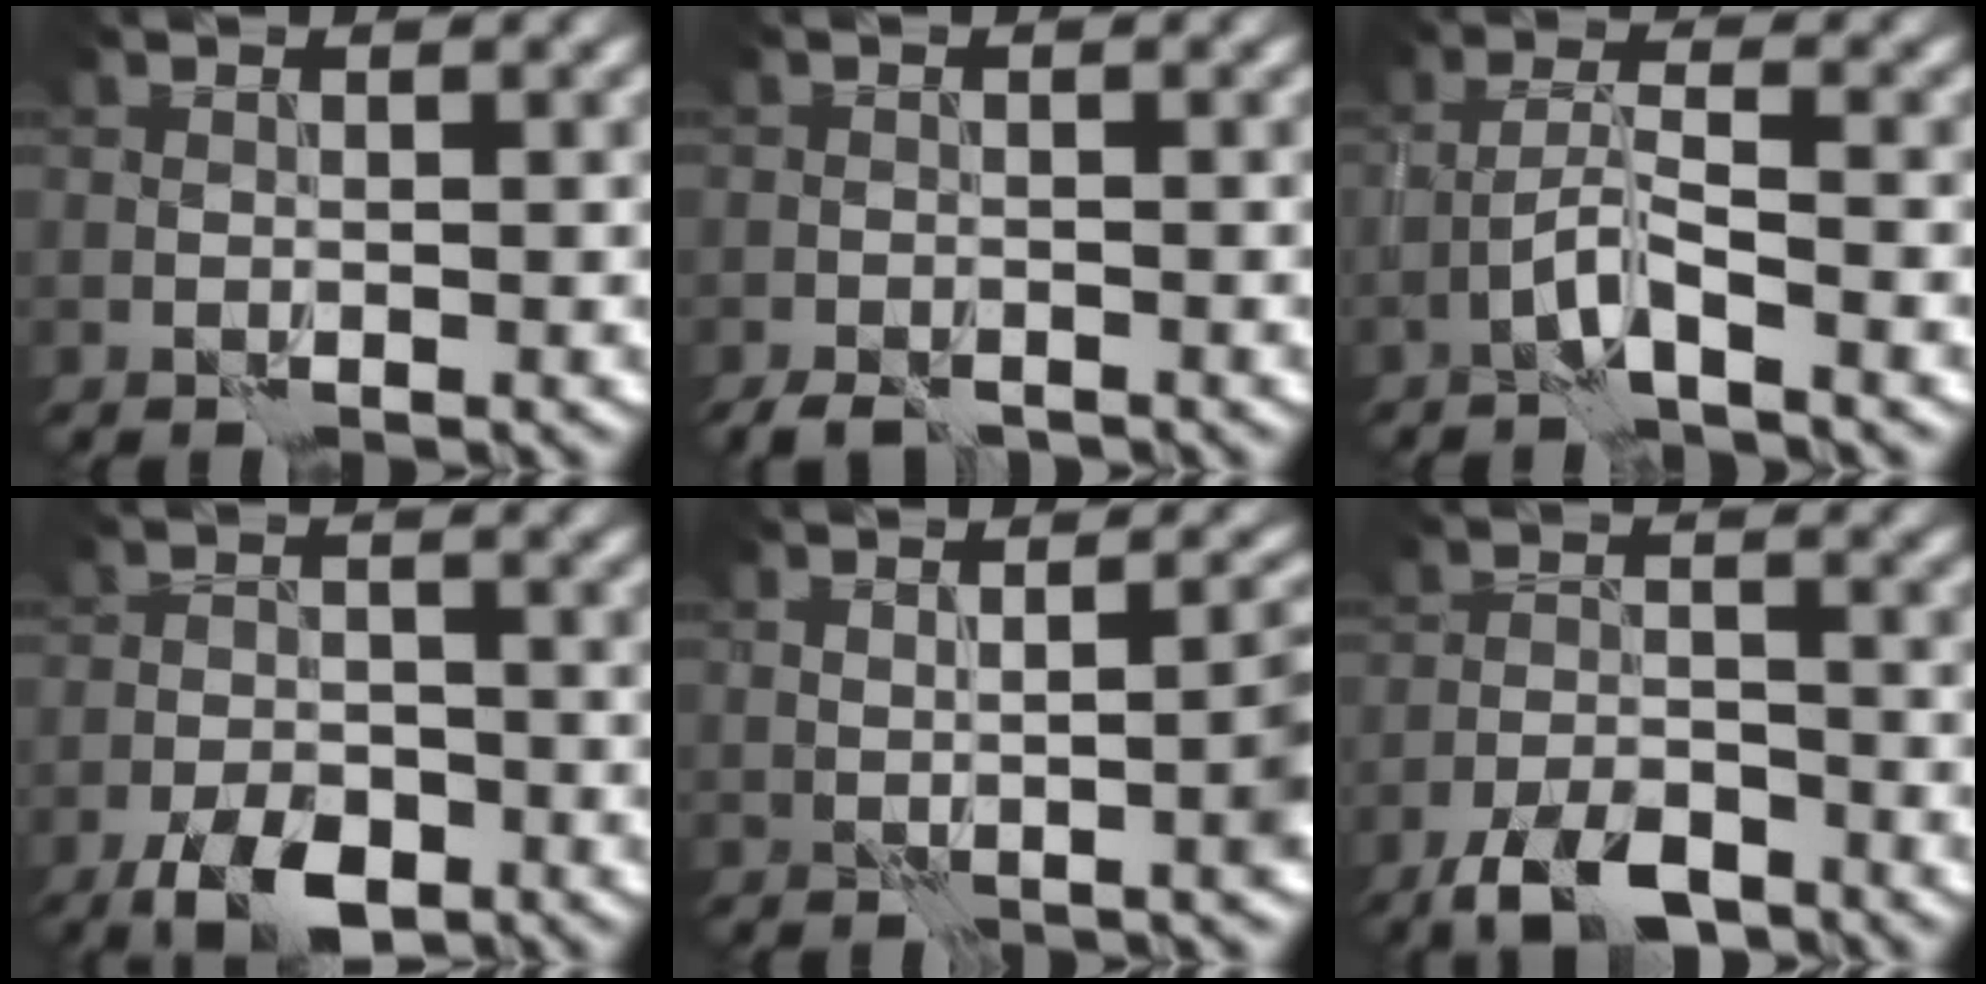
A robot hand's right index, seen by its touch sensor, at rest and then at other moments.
{"total": 2.3, "force": [-2.0, 0.8, 0.8], "torque": [-0.014, -0.009, -0.036]}
{"total": 2.6, "force": [-1.5, 0.2, 2.1], "torque": [-0.042, 0.008, -0.035]}
{"total": 4.6, "force": [-3.1, 2.0, 2.8], "torque": [-0.040, -0.002, -0.058]}
{"total": 2.7, "force": [-0.2, 0.4, 2.6], "torque": [-0.038, 0.000, -0.001]}
{"total": 5.8, "force": [-4.4, 2.0, 3.1], "torque": [-0.050, -0.005, -0.086]}